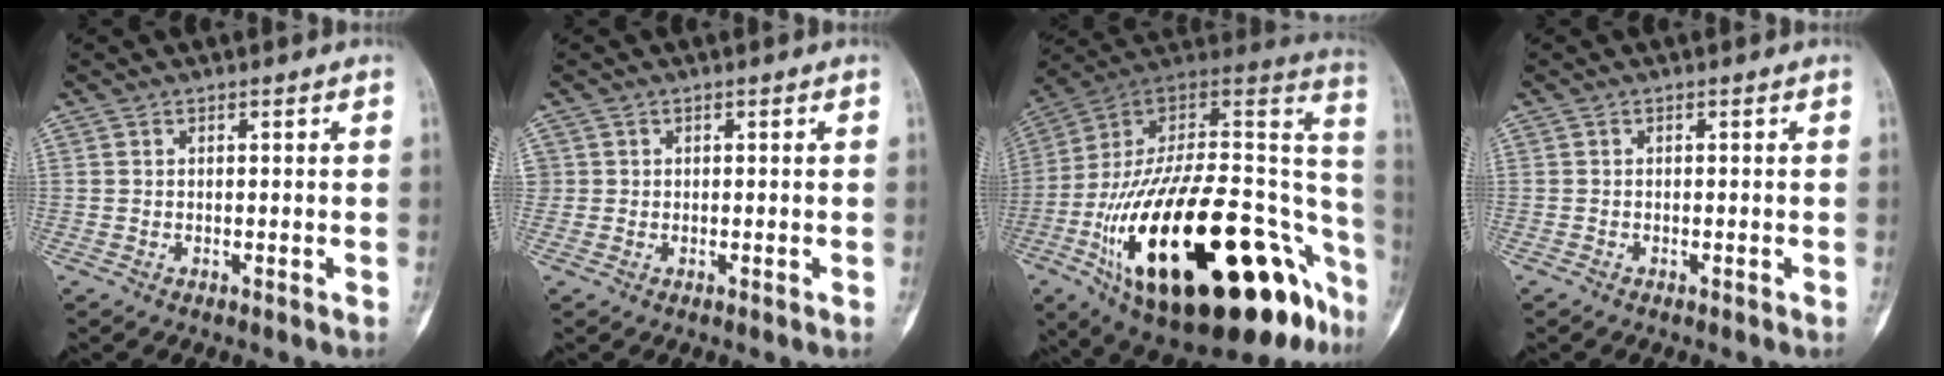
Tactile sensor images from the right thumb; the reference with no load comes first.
{"total": 1.1, "force": [0.1, 1.1, -0.1], "torque": [0.017, 0.007, -0.002]}
{"total": 43.6, "force": [-15.4, 18.9, 36.2], "torque": [-0.489, 0.063, -0.237]}
{"total": 0.0}